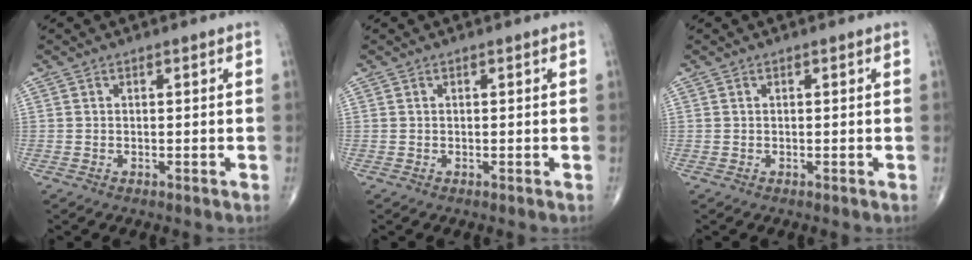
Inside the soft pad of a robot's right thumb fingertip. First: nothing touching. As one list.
[{"total": 0.0}, {"total": 0.0}]